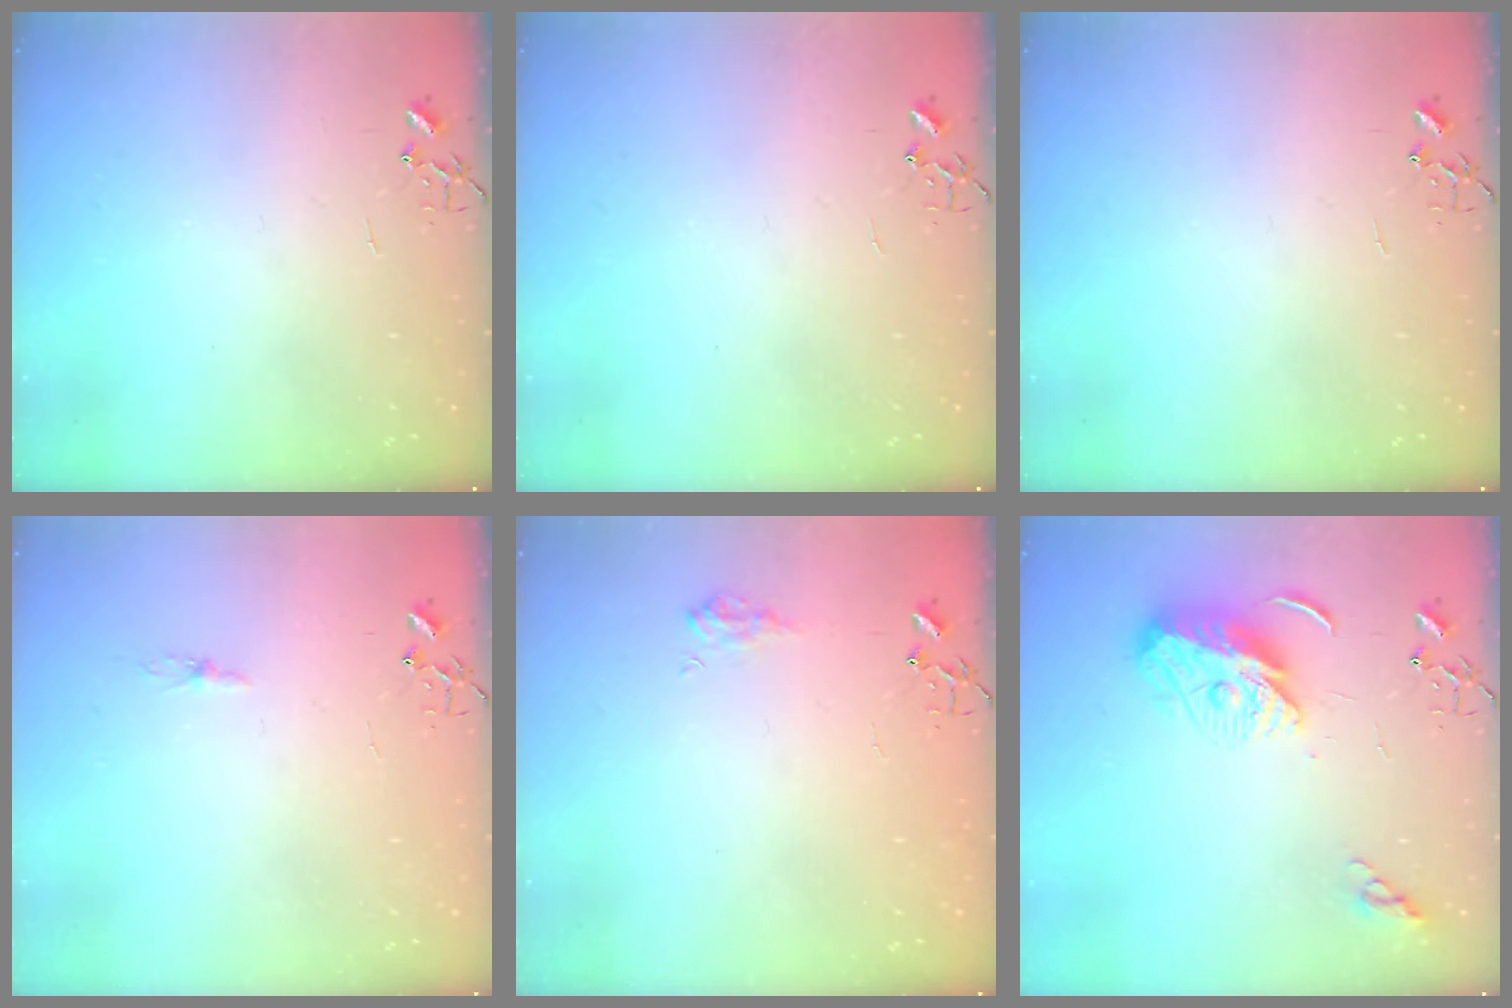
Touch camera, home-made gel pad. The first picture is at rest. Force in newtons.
{"total": 0.0}
{"total": 0.0}
{"total": 2.2, "press": 2.2, "slide": 0.3}
{"total": 8.2, "press": 8.2, "slide": 0.5}
{"total": 9.7, "press": 9.7, "slide": 0.6}